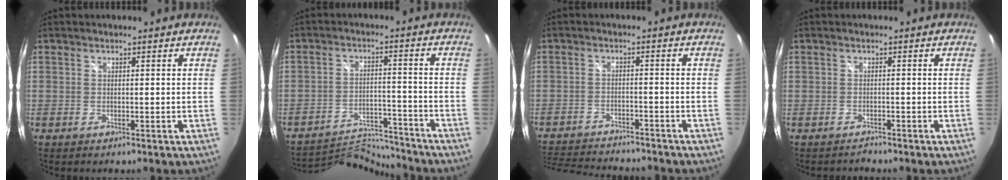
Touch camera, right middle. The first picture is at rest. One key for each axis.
{"total": 10.2, "fx": -10.2, "fy": -0.8, "fz": 0.3, "tx": -0.029, "ty": 0.007, "tz": -0.169}
{"total": 13.8, "fx": -12.4, "fy": 3.1, "fz": 5.3, "tx": -0.124, "ty": -0.014, "tz": -0.189}
{"total": 0.9, "fx": -0.5, "fy": -0.5, "fz": -0.5, "tx": 0.011, "ty": 0.001, "tz": -0.012}